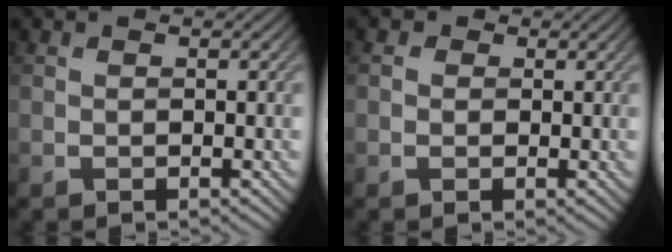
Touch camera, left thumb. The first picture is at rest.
{"total": 1.3, "force": [0.1, 1.3, 0.3], "torque": [-0.003, -0.001, -0.002]}